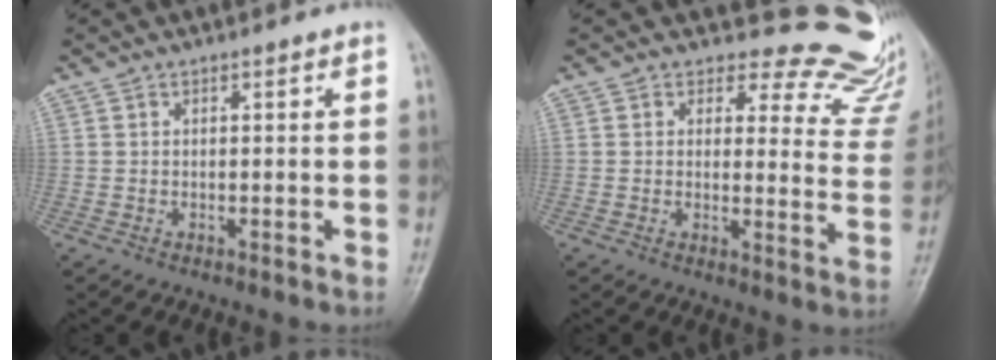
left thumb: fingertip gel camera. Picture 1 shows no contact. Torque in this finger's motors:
{"motor_torque": [-0.08, 0.27, -0.60, -0.26, 0.00]}